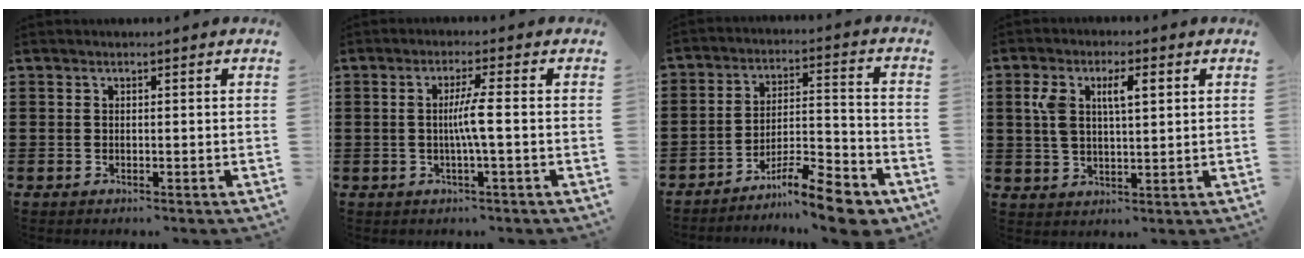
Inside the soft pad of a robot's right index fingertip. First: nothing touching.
{"total": 4.1, "force": [-0.4, -0.3, 4.0], "torque": [-0.072, -0.007, -0.011]}
{"total": 10.8, "force": [-8.9, 2.2, 5.7], "torque": [-0.076, 0.038, -0.164]}
{"total": 6.1, "force": [1.8, 2.7, 5.1], "torque": [-0.101, 0.008, 0.028]}